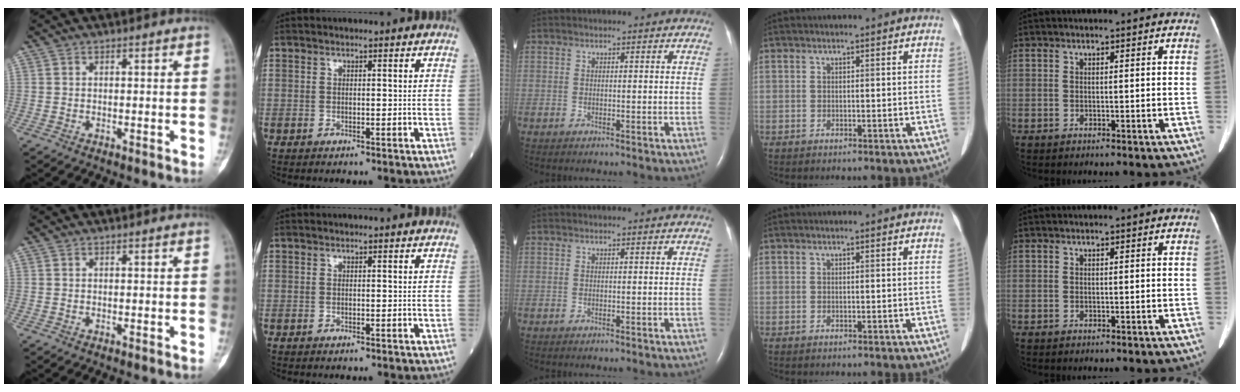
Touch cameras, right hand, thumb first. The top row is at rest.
{}